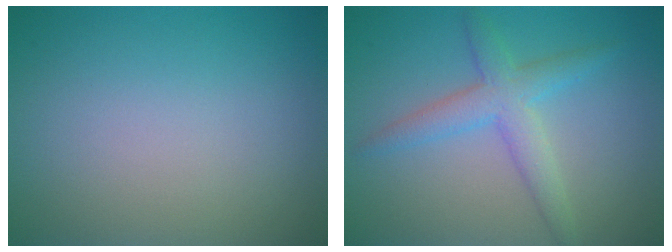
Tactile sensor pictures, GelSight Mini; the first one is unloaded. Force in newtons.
{"total": 3.4, "press": 3.4, "slide": 0.2}